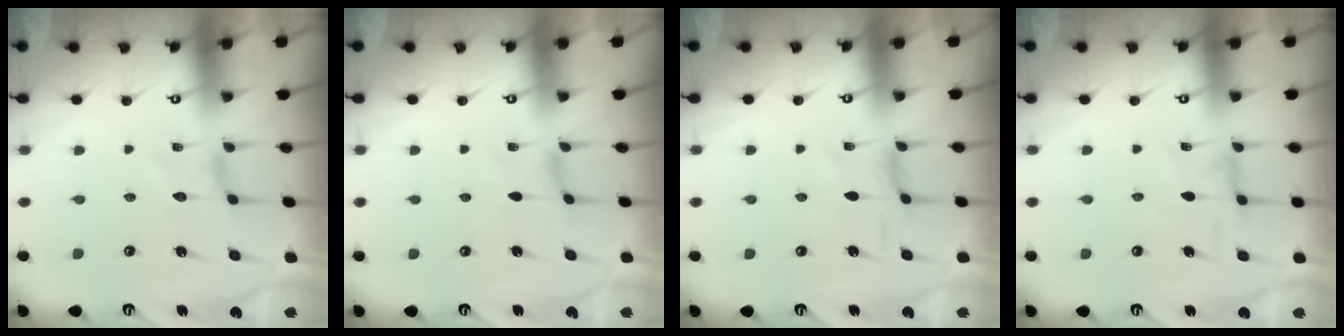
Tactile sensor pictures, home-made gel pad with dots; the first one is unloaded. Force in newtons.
{"total": 0.0}
{"total": 1.0, "press": 0.9, "slide": 0.3}
{"total": 1.6, "press": 1.5, "slide": 0.4}